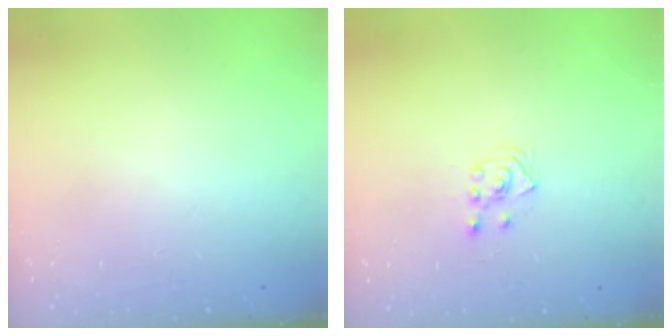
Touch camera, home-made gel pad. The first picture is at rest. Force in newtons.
{"total": 3.7, "press": 3.6, "slide": 0.8}